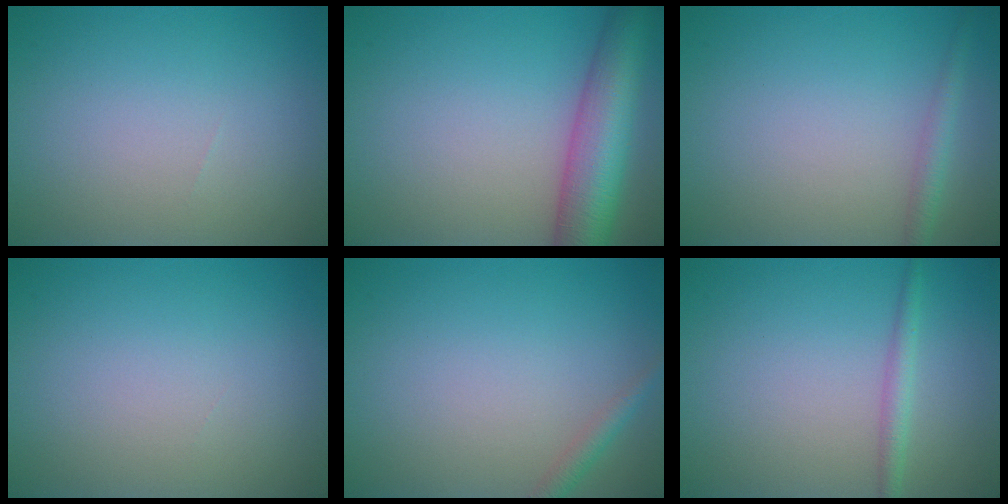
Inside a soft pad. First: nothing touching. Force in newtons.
{"total": 8.2, "press": 8.2, "slide": 0.3}
{"total": 1.6, "press": 1.6, "slide": 0.1}
{"total": 0.0}
{"total": 1.4, "press": 1.4, "slide": 0.1}
{"total": 1.7, "press": 1.7, "slide": 0.0}